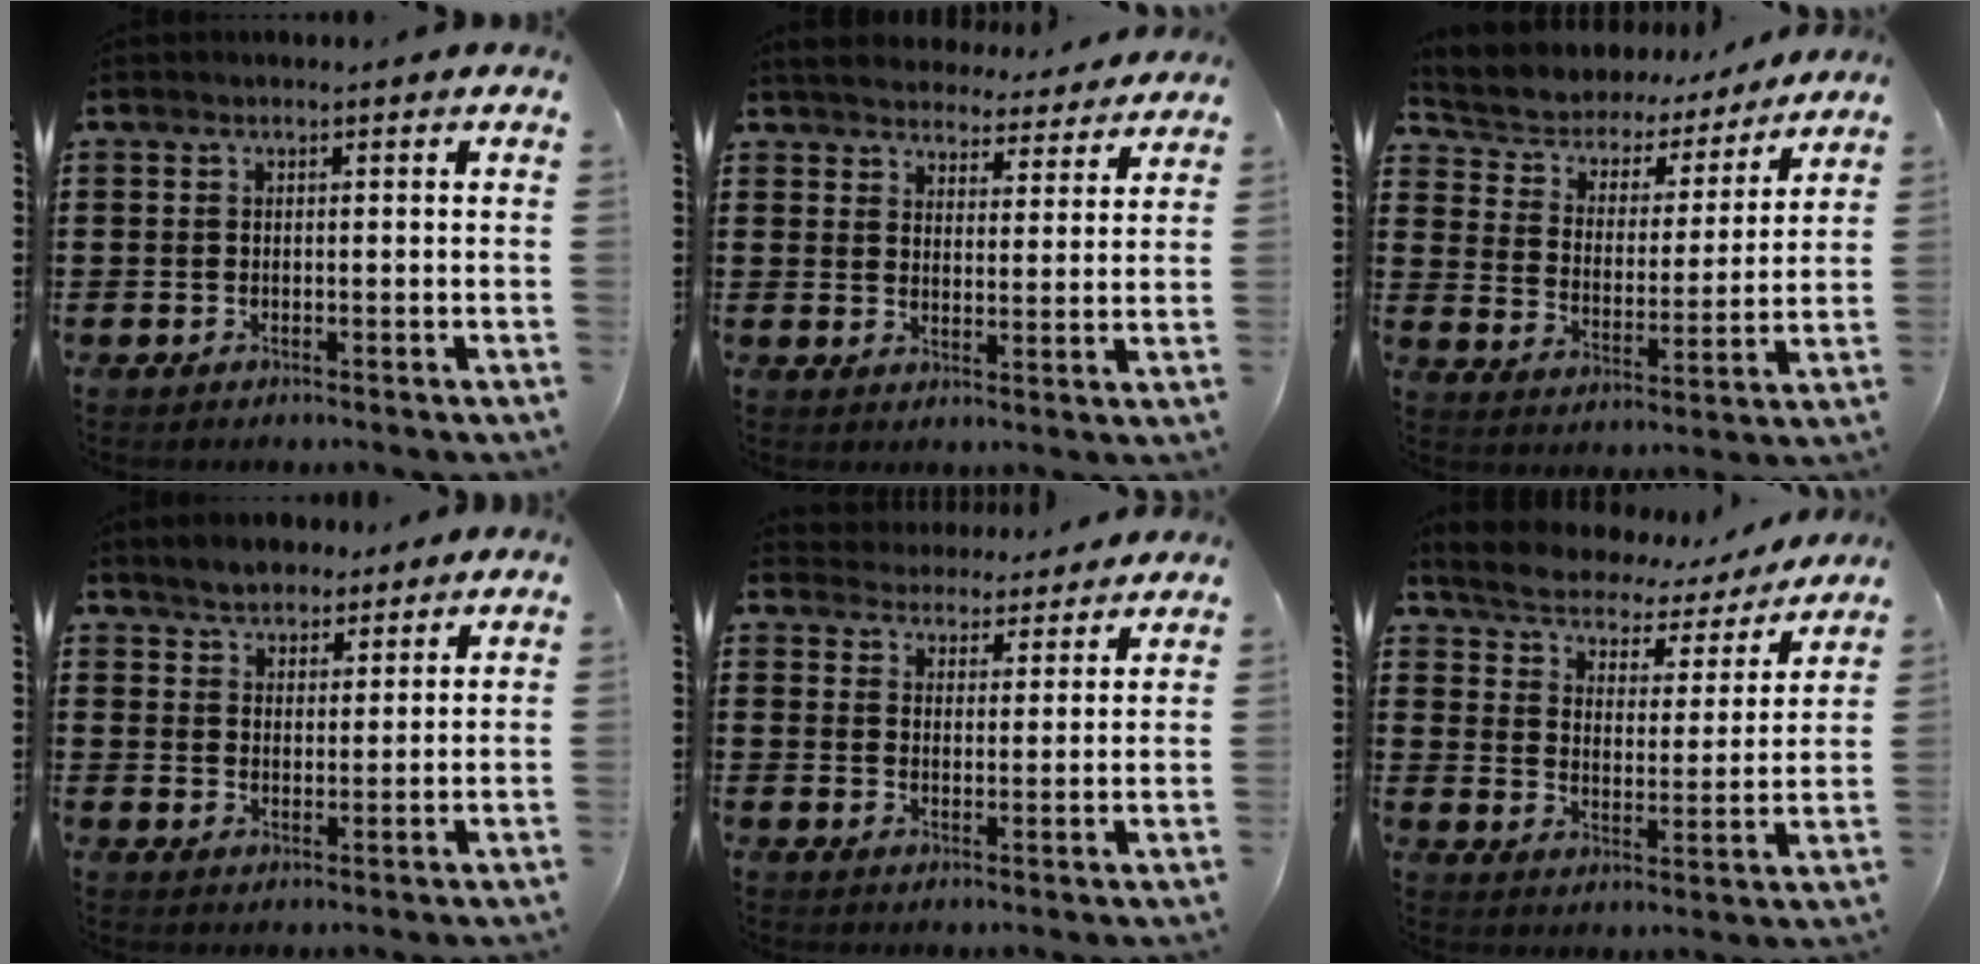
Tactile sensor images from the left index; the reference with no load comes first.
{"total": 4.8, "force": [4.8, 0.3, 0.3], "torque": [-0.031, -0.032, 0.082]}
{"total": 4.5, "force": [4.1, 1.7, 0.1], "torque": [-0.032, -0.032, 0.065]}
{"total": 4.0, "force": [3.6, 1.6, 0.2], "torque": [-0.018, 0.001, 0.069]}
{"total": 4.1, "force": [4.0, 0.4, -0.4], "torque": [-0.011, -0.023, 0.071]}
{"total": 4.0, "force": [3.9, 0.8, 0.4], "torque": [-0.033, -0.032, 0.060]}